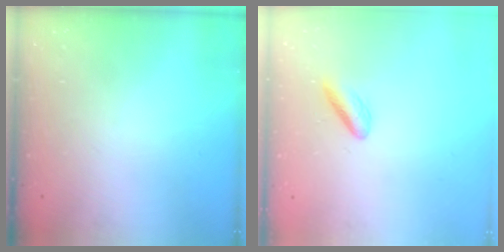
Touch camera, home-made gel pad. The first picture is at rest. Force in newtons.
{"total": 2.7, "press": 2.6, "slide": 0.8}